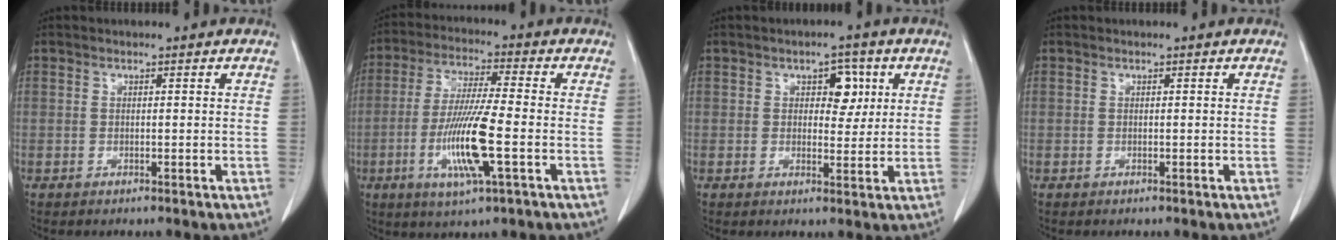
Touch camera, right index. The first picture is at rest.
{"total": 11.6, "force": [-3.2, 0.4, 11.2], "torque": [-0.224, -0.015, -0.062]}
{"total": 4.4, "force": [1.5, 2.5, 3.2], "torque": [-0.038, 0.008, 0.021]}
{"total": 0.0}